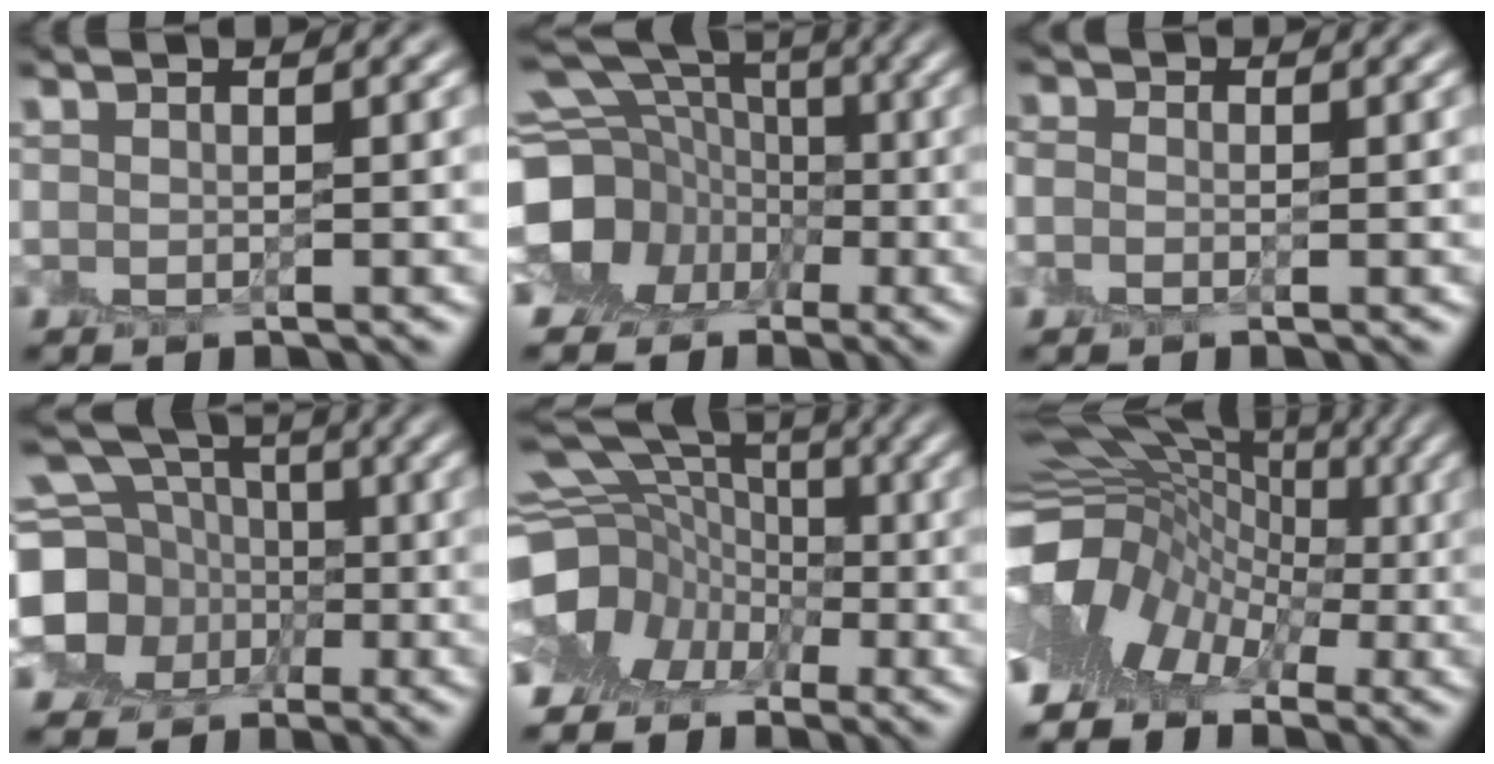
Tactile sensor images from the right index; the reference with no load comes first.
{"total": 13.1, "force": [-1.7, 12.1, 4.6], "torque": [-0.125, 0.012, -0.064]}
{"total": 1.5, "force": [-0.1, 1.3, 0.7], "torque": [-0.016, 0.005, -0.014]}
{"total": 11.4, "force": [-0.3, 10.2, 5.2], "torque": [-0.137, -0.006, -0.030]}
{"total": 11.8, "force": [-2.3, 10.0, 5.9], "torque": [-0.110, -0.002, -0.067]}
{"total": 11.3, "force": [-2.7, 8.4, 7.1], "torque": [-0.129, 0.016, -0.062]}